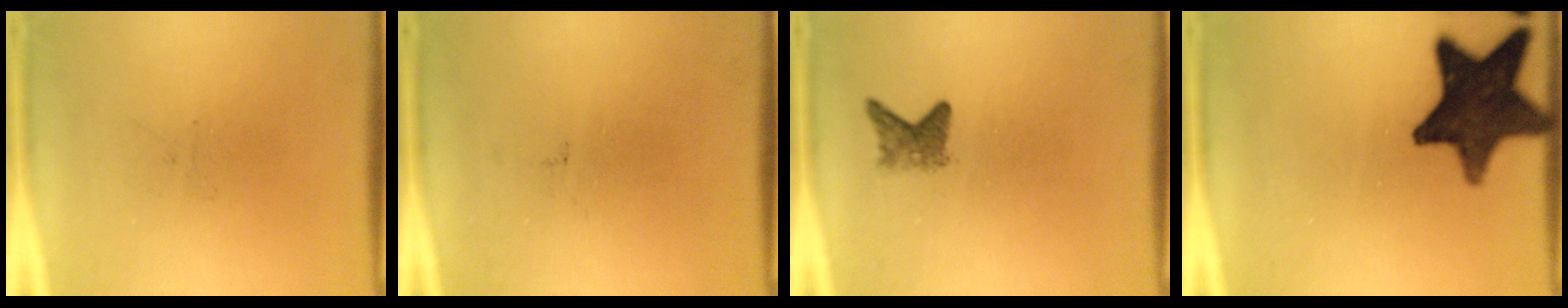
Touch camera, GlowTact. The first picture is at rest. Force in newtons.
{"total": 0.0}
{"total": 2.3}
{"total": 15.4}